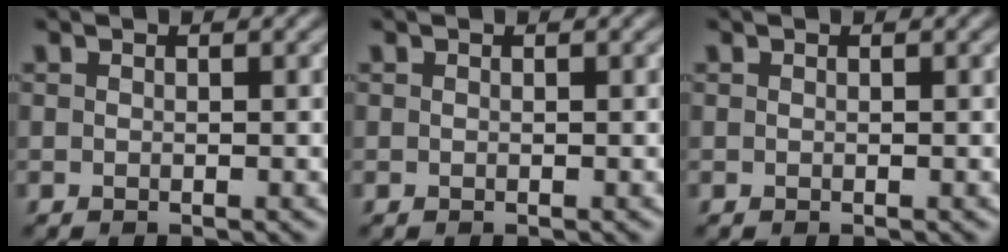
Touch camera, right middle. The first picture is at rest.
{"total": 0.0}
{"total": 0.0}